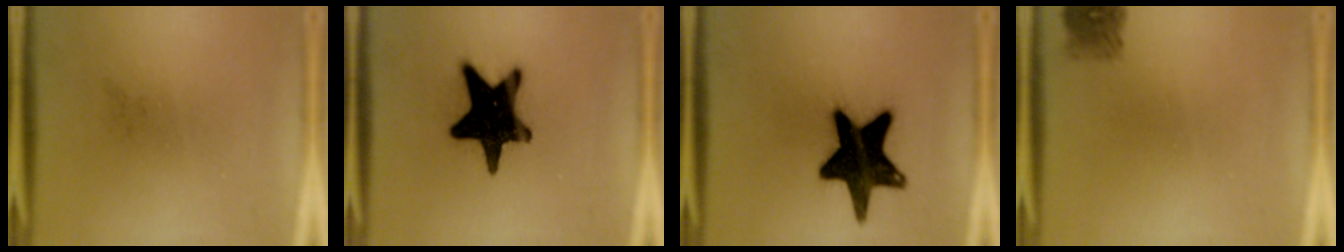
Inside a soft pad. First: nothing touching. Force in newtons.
{"total": 19.3}
{"total": 18.1}
{"total": 2.1}